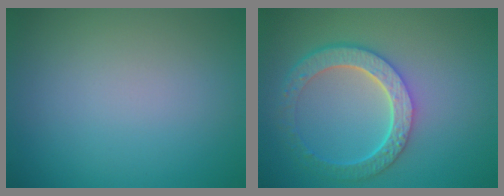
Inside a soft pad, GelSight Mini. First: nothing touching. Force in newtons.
{"total": 5.7, "press": 4.3, "slide": 3.7}